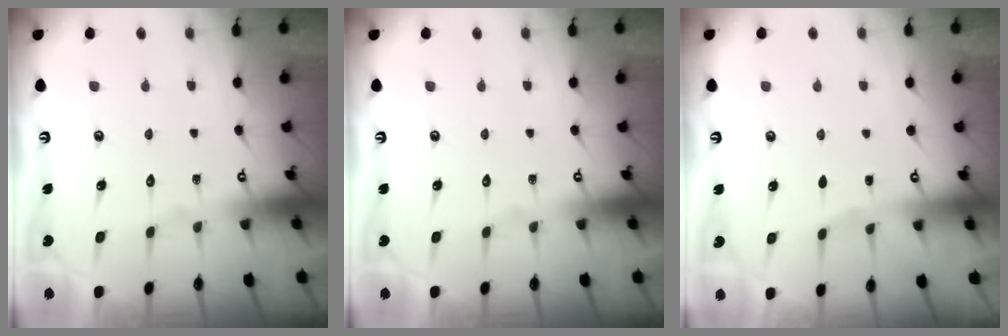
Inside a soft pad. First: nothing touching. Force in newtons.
{"total": 0.0}
{"total": 1.8, "press": 1.8, "slide": 0.2}